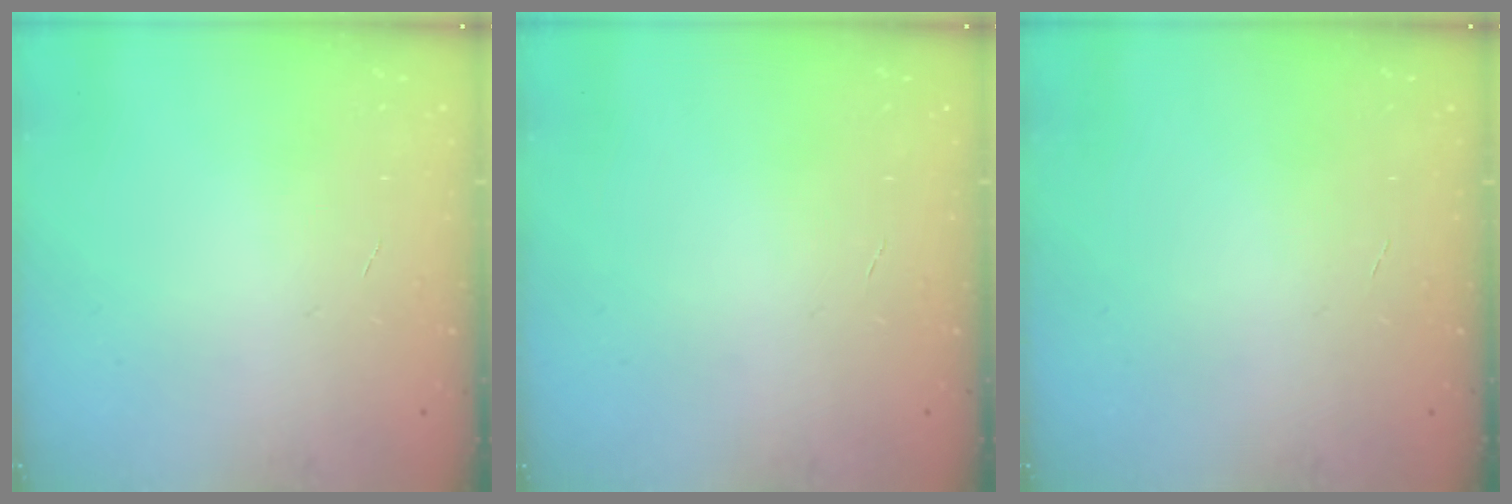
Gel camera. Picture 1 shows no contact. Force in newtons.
{"total": 0.0}
{"total": 0.0}